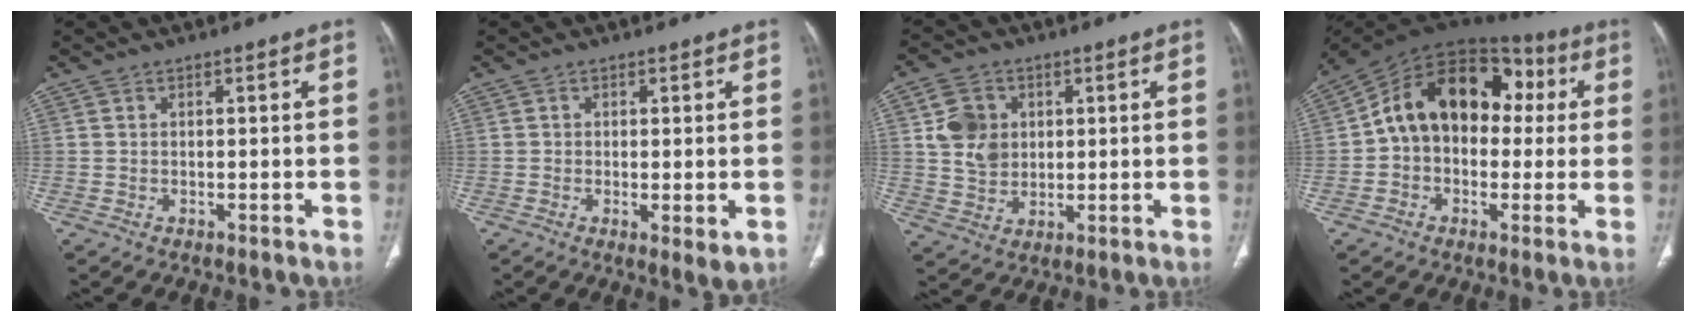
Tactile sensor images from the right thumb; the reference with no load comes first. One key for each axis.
{"total": 3.5, "fx": -0.7, "fy": 1.1, "fz": 3.2, "tx": -0.053, "ty": -0.012, "tz": -0.010}
{"total": 8.1, "fx": 1.9, "fy": 6.7, "fz": 4.1, "tx": -0.052, "ty": -0.009, "tz": 0.041}
{"total": 19.0, "fx": 2.4, "fy": 13.3, "fz": 13.3, "tx": -0.175, "ty": 0.053, "tz": 0.027}